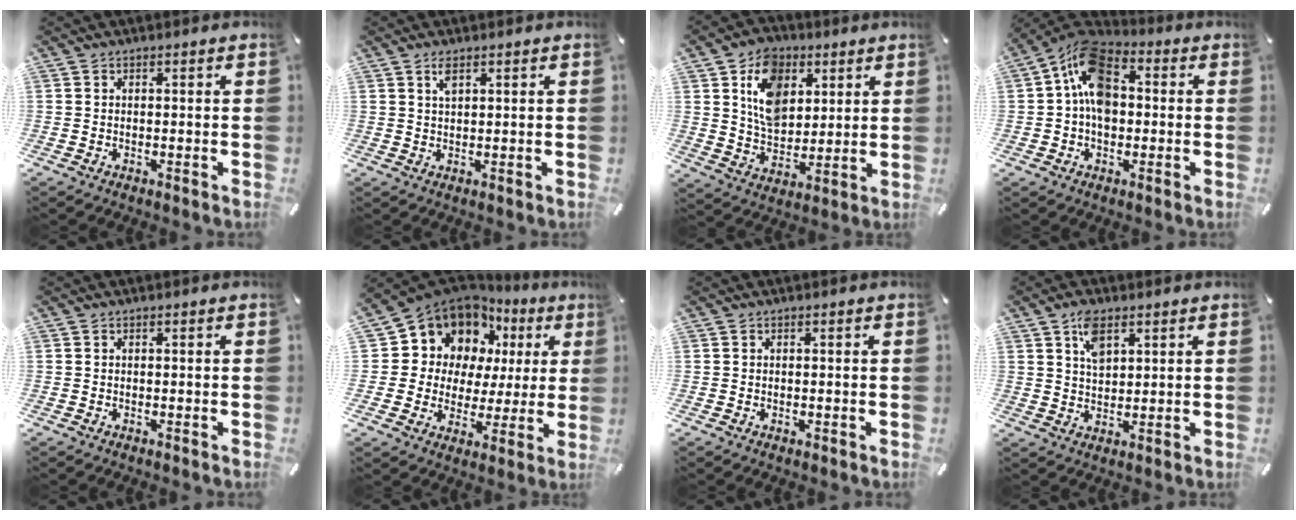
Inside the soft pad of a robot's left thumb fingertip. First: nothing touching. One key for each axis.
{"total": 2.0, "fx": 1.3, "fy": 0.6, "fz": 1.5, "tx": -0.033, "ty": 0.002, "tz": 0.022}
{"total": 11.9, "fx": 4.8, "fy": 9.2, "fz": 5.9, "tx": -0.099, "ty": -0.005, "tz": 0.091}
{"total": 12.2, "fx": 0.8, "fy": 8.5, "fz": 8.6, "tx": -0.161, "ty": 0.007, "tz": 0.015}
{"total": 0.0}
{"total": 12.3, "fx": 7.7, "fy": 9.4, "fz": 2.3, "tx": -0.056, "ty": -0.072, "tz": 0.144}
{"total": 0.0}
{"total": 5.7, "fx": 2.9, "fy": 3.3, "fz": 3.6, "tx": -0.065, "ty": -0.001, "tz": 0.051}